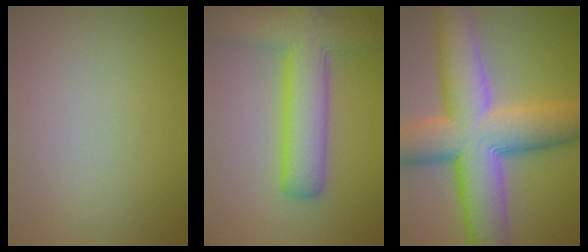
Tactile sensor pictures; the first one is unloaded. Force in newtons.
{"total": 7.6, "press": 7.6, "slide": 0.3}
{"total": 13.3, "press": 13.3, "slide": 0.3}